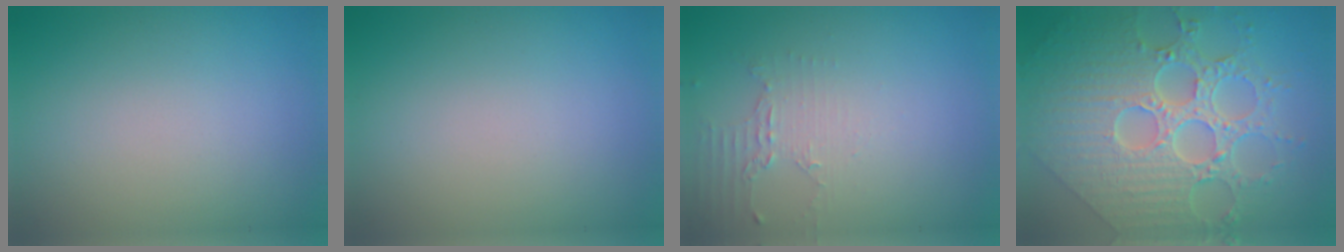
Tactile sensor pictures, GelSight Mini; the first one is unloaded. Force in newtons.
{"total": 0.0}
{"total": 2.2, "press": 1.6, "slide": 1.5}
{"total": 9.4, "press": 6.9, "slide": 6.4}